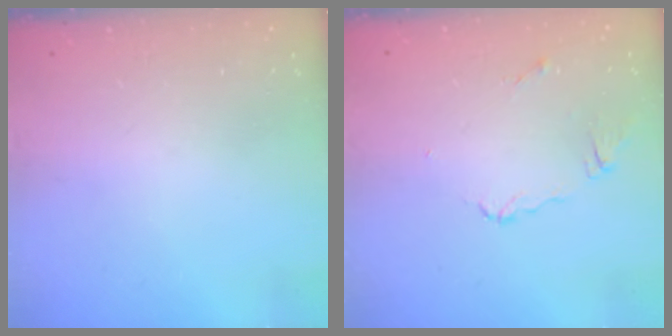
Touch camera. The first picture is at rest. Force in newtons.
{"total": 4.1, "press": 4.1, "slide": 0.5}